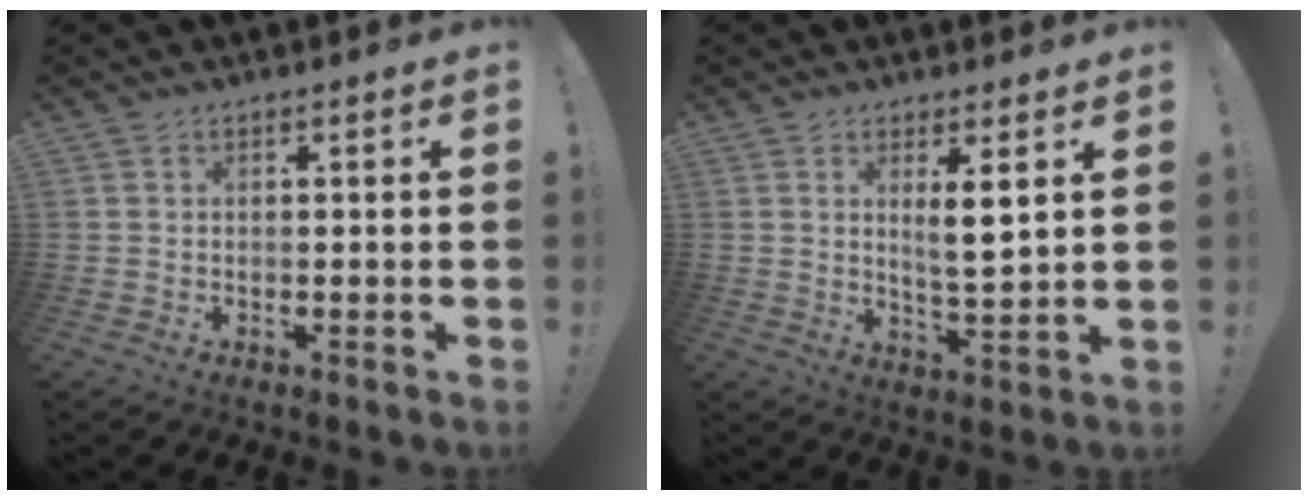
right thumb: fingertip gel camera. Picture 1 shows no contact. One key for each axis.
{"total": 6.7, "fx": 3.0, "fy": 1.1, "fz": 5.8, "tx": -0.087, "ty": -0.018, "tz": 0.046}